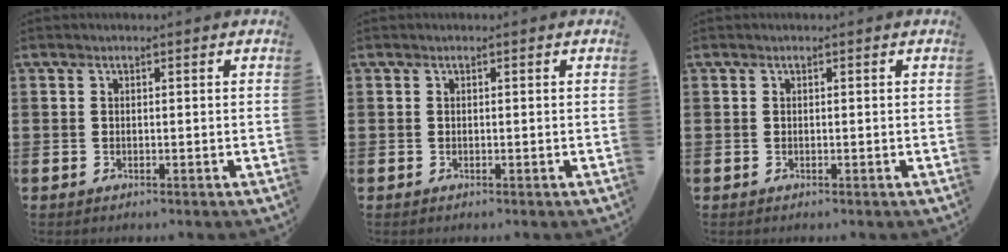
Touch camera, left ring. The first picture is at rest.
{"total": 0.0}
{"total": 0.0}